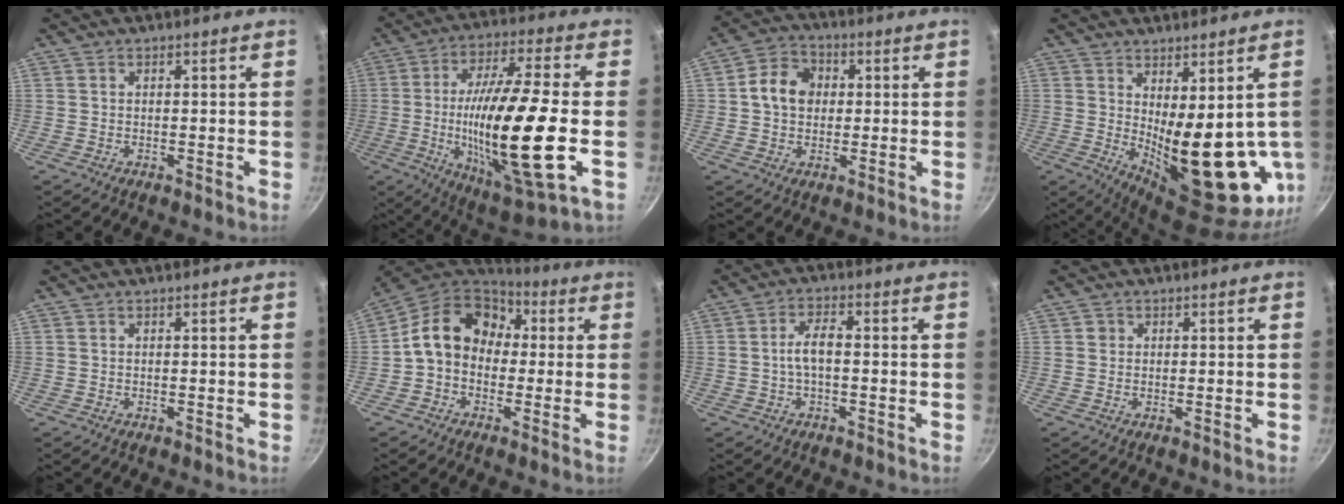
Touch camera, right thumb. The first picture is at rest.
{"total": 23.9, "force": [-3.4, 4.8, 23.1], "torque": [-0.413, 0.005, -0.056]}
{"total": 8.5, "force": [1.0, 7.0, 4.8], "torque": [-0.057, 0.013, 0.004]}
{"total": 18.9, "force": [0.5, 8.0, 17.1], "torque": [-0.211, -0.049, 0.034]}
{"total": 0.0}
{"total": 14.5, "force": [1.1, 11.5, 8.7], "torque": [-0.115, 0.041, -0.005]}
{"total": 4.7, "force": [-0.6, 2.0, 4.2], "torque": [-0.081, 0.023, -0.014]}
{"total": 1.0, "force": [0.2, 0.9, 0.2], "torque": [0.002, 0.001, 0.000]}